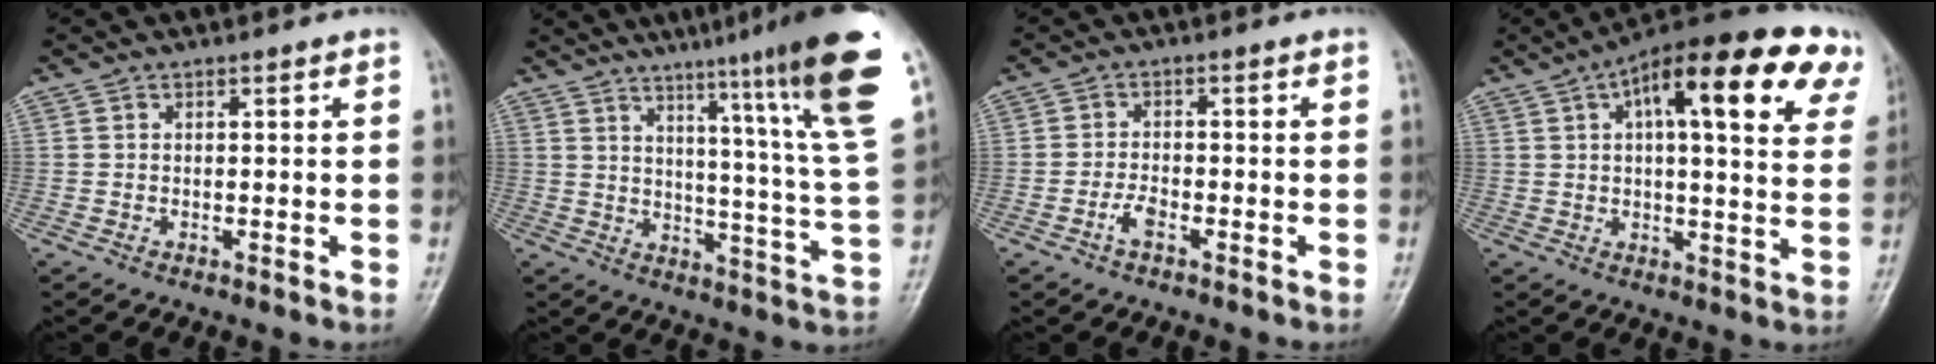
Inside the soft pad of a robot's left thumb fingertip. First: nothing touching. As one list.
[{"total": 20.7, "force": [13.4, 0.3, 15.8], "torque": [-0.197, -0.079, 0.172]}, {"total": 2.9, "force": [-1.7, 1.2, 2.0], "torque": [-0.043, 0.014, -0.036]}, {"total": 22.6, "force": [10.1, 7.8, 18.7], "torque": [-0.245, 0.016, 0.135]}]